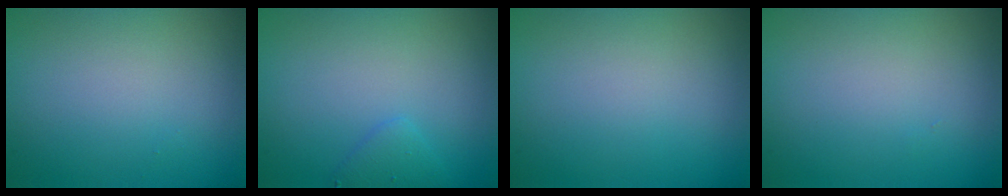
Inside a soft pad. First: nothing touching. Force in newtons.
{"total": 1.5, "press": 1.5, "slide": 0.0}
{"total": 0.0}
{"total": 0.0}